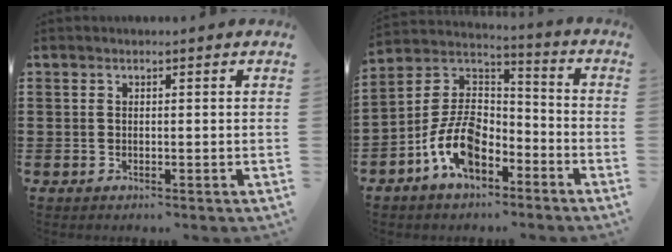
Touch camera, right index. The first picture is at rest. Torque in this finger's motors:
{"motor_torque": [2.14, 0.00, 0.59, 0.06]}